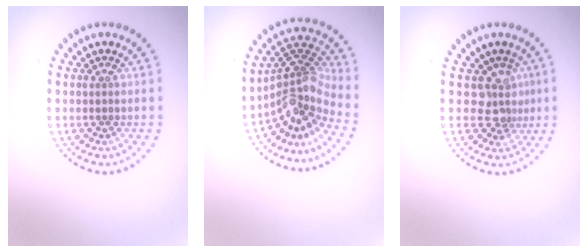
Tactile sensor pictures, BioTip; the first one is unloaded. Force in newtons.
{"total": 4.6, "press": 3.0, "slide": 3.5}
{"total": 2.6, "press": 1.8, "slide": 1.8}